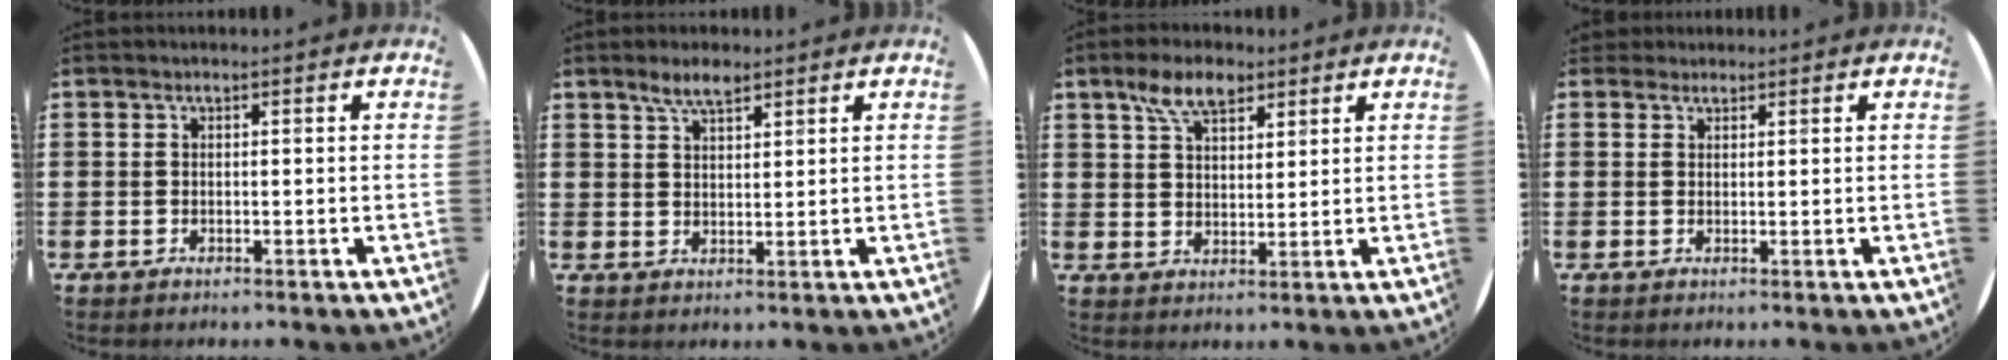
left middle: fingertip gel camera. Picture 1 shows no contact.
{"total": 3.6, "force": [2.8, 1.2, 1.9], "torque": [-0.034, 0.002, 0.050]}
{"total": 6.1, "force": [4.1, 2.9, 3.4], "torque": [-0.061, 0.001, 0.072]}
{"total": 1.3, "force": [1.2, 0.5, -0.1], "torque": [0.007, 0.001, 0.022]}